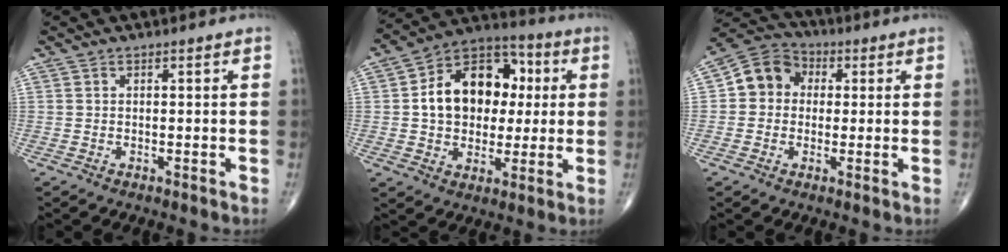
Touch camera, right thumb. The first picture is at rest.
{"total": 17.6, "force": [2.1, 12.8, 11.8], "torque": [-0.142, 0.022, 0.029]}
{"total": 8.5, "force": [0.8, 7.4, 4.0], "torque": [-0.050, 0.021, -0.001]}